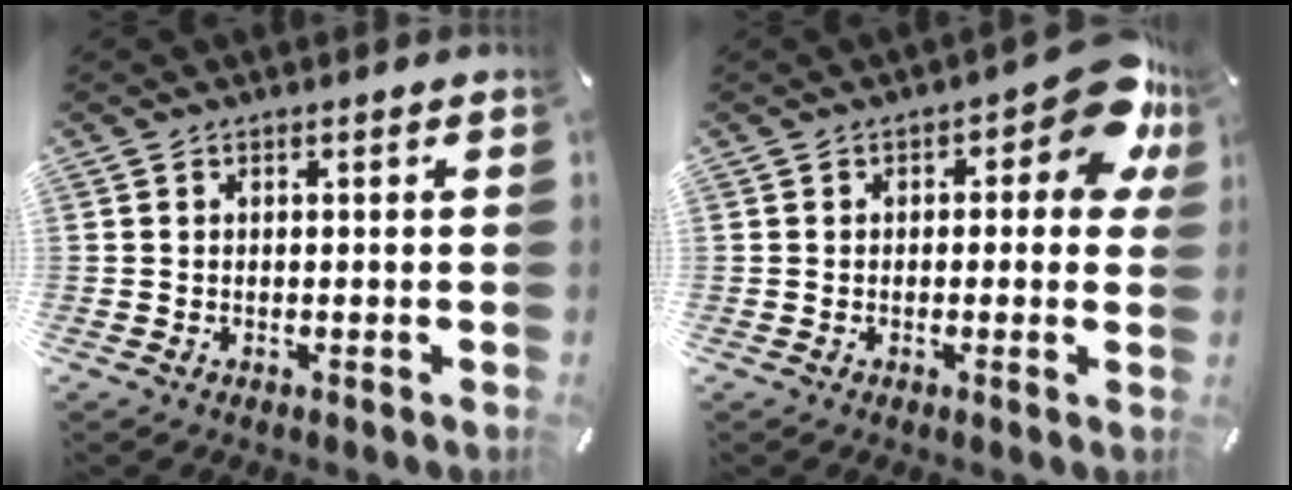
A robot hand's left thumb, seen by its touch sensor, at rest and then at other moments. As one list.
[{"total": 10.1, "force": [3.4, 4.7, 8.3], "torque": [-0.093, -0.020, 0.055]}]